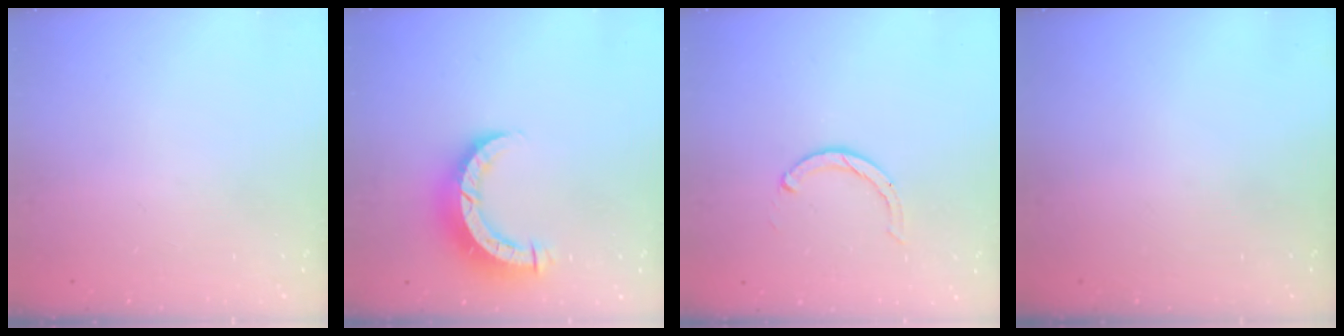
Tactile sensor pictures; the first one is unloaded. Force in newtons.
{"total": 8.3, "press": 8.2, "slide": 1.1}
{"total": 2.3, "press": 2.3, "slide": 0.4}
{"total": 0.0}